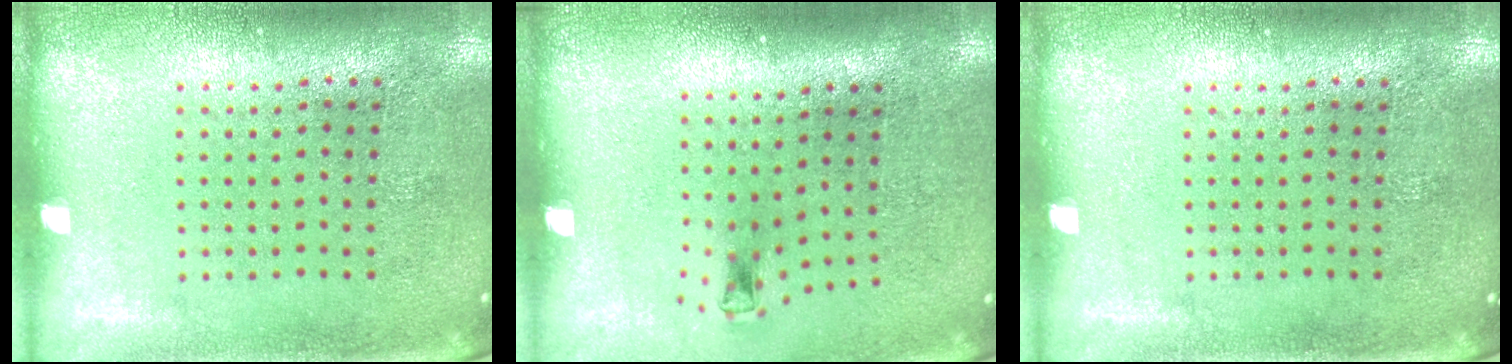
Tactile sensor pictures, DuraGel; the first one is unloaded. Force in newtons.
{"total": 0.7, "press": 0.3, "slide": 0.7}
{"total": 0.0}